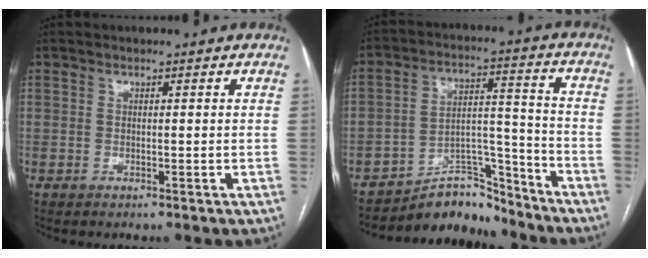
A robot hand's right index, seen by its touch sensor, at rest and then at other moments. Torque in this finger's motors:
{"motor_torque": [-0.19, -0.02, -0.26, -0.11]}